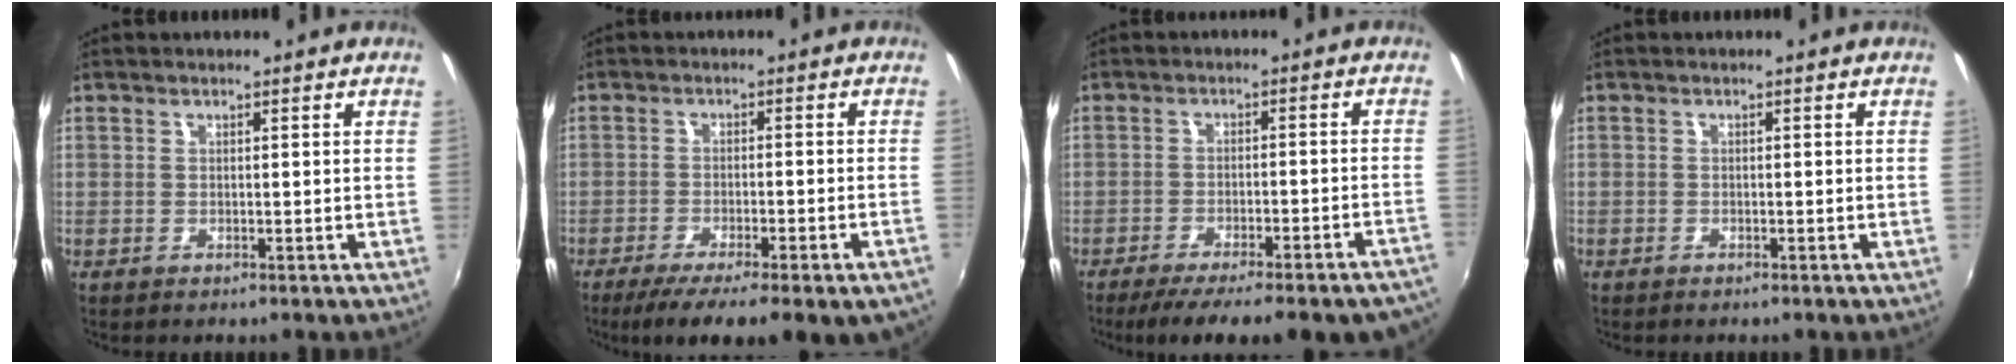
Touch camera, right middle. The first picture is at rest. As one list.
[{"total": 13.9, "force": [-9.9, 2.5, 9.4], "torque": [-0.161, -0.049, -0.139]}, {"total": 19.5, "force": [-16.6, 3.2, 9.7], "torque": [-0.150, -0.038, -0.213]}, {"total": 0.9, "force": [-0.7, 0.6, 0.0], "torque": [-0.006, 0.002, -0.011]}]